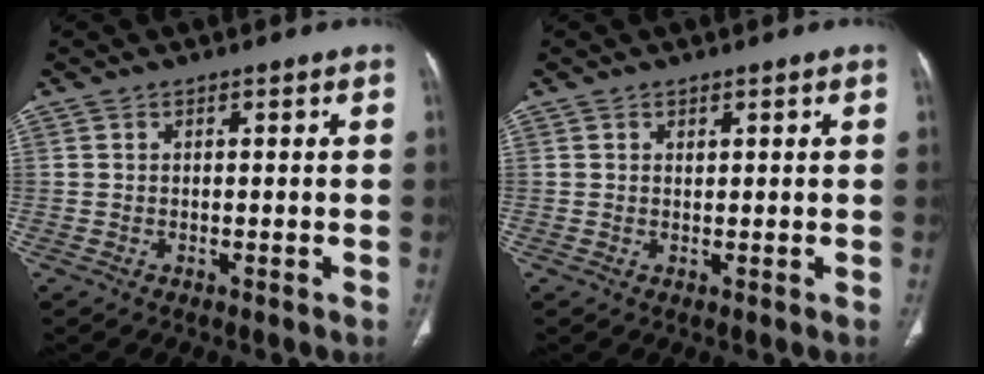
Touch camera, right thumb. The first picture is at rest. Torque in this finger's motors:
{"motor_torque": [0.00, 0.29, 0.39, 0.28, 0.00]}